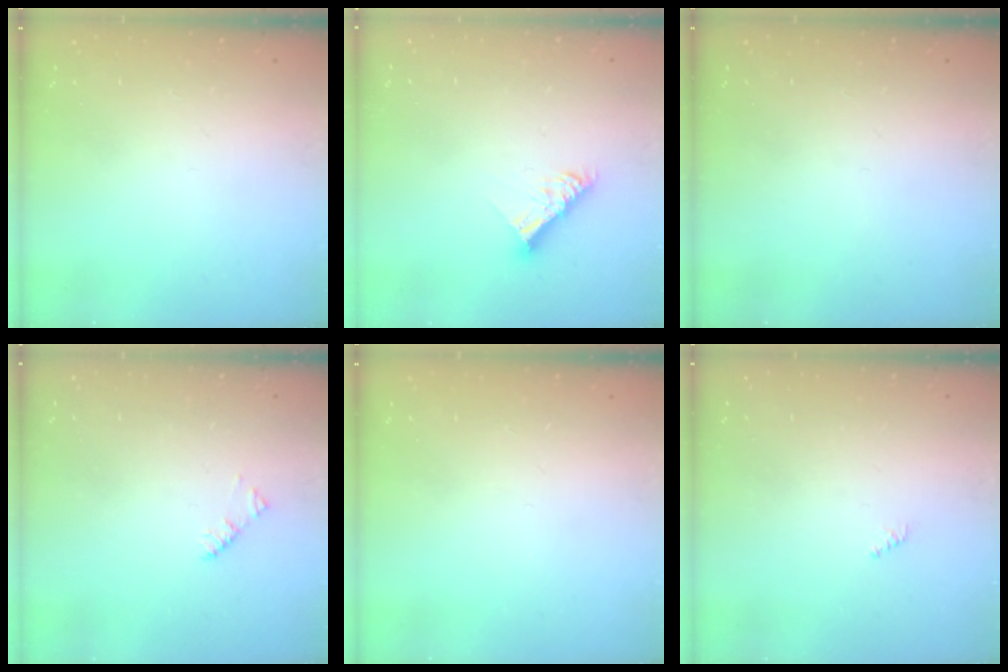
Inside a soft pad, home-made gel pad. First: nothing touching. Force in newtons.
{"total": 8.9, "press": 8.9, "slide": 0.7}
{"total": 0.0}
{"total": 1.9, "press": 1.9, "slide": 0.3}
{"total": 0.0}
{"total": 0.7, "press": 0.7, "slide": 0.3}